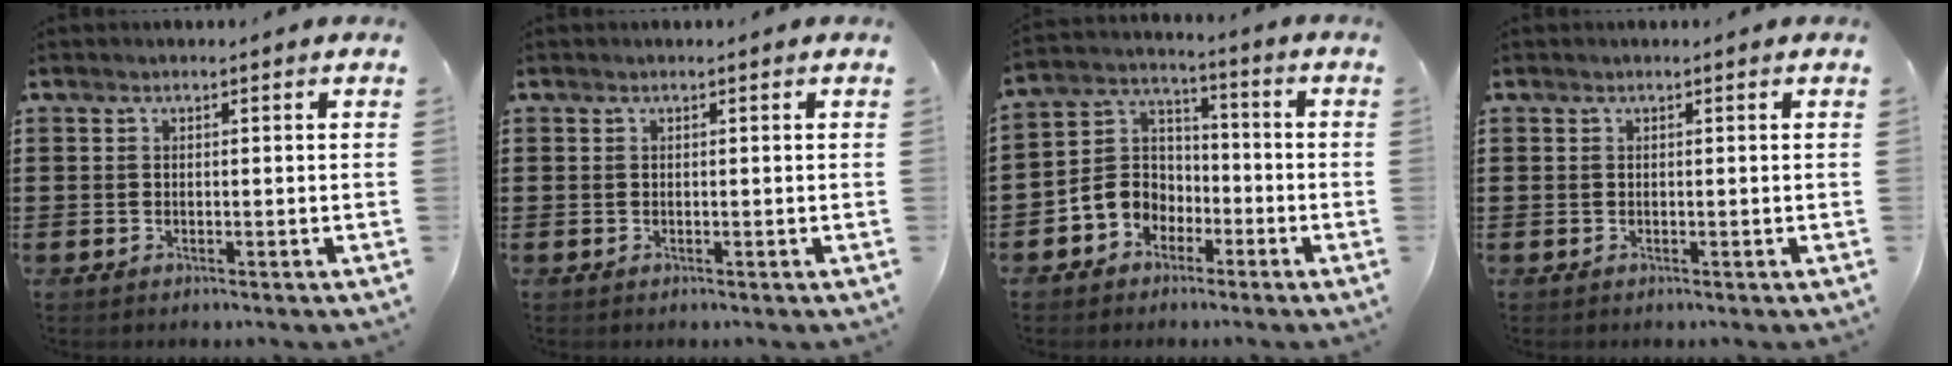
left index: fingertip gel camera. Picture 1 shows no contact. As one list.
[{"total": 0.0}, {"total": 6.7, "force": [-3.1, 5.8, 1.4], "torque": [-0.058, 0.014, -0.065]}, {"total": 0.0}]